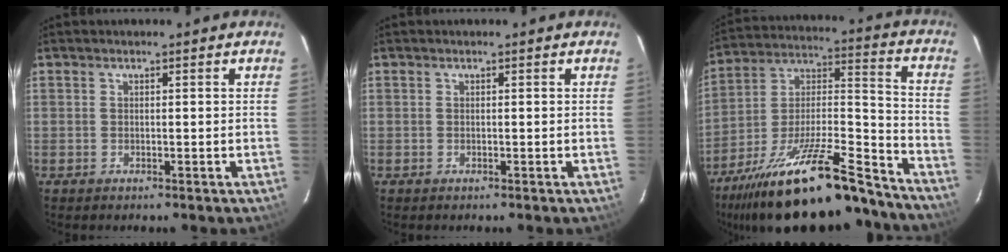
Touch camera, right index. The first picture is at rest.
{"total": 0.0}
{"total": 27.8, "force": [-21.6, 6.6, 16.2], "torque": [-0.270, -0.008, -0.329]}